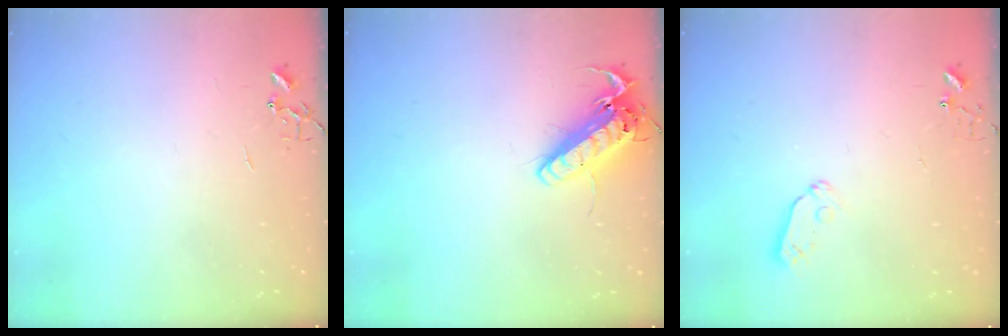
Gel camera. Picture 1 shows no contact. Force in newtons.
{"total": 15.8, "press": 15.6, "slide": 2.7}
{"total": 5.0, "press": 4.9, "slide": 1.1}